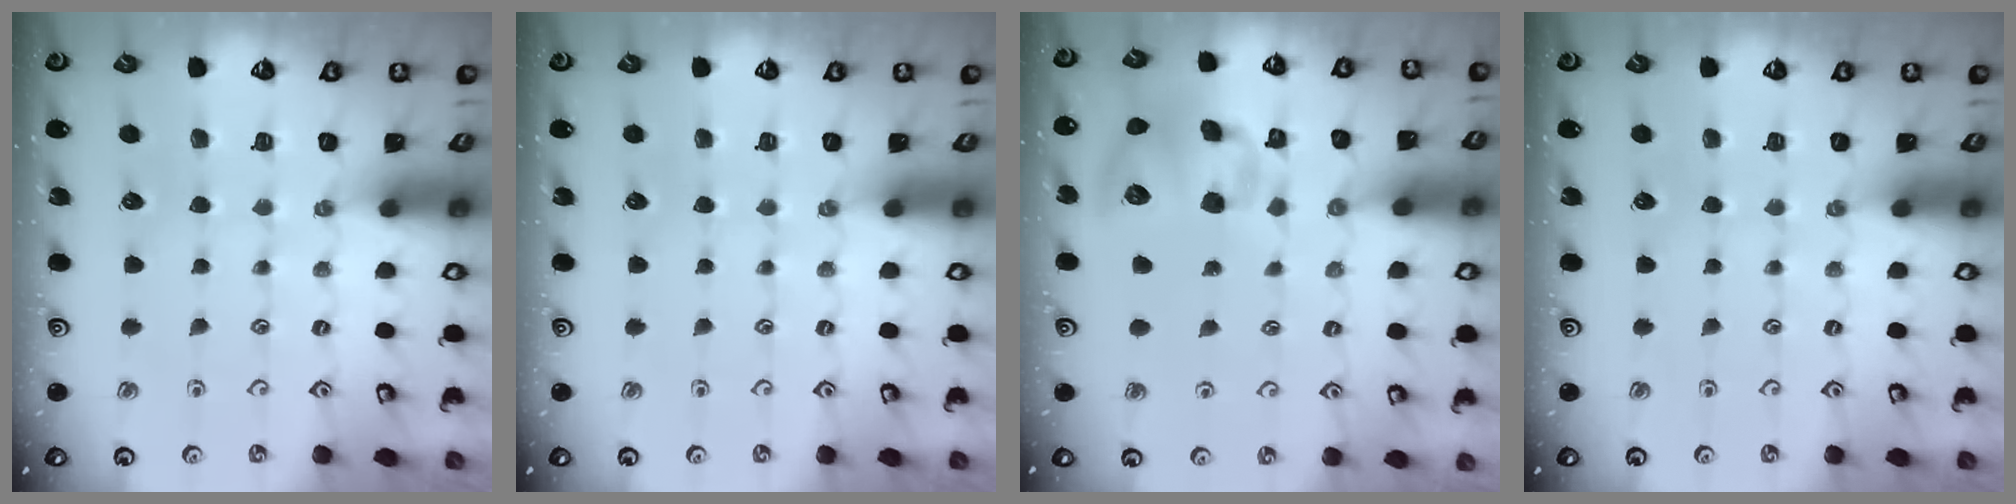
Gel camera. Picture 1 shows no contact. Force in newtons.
{"total": 0.0}
{"total": 13.6, "press": 13.4, "slide": 2.1}
{"total": 0.0}